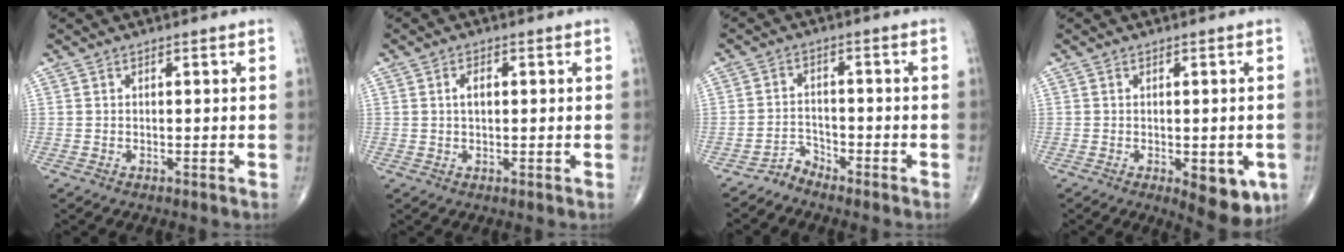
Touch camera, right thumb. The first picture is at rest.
{"total": 2.6, "force": [0.4, 1.5, 2.2], "torque": [-0.037, 0.004, 0.006]}
{"total": 2.8, "force": [-2.7, 0.7, -0.4], "torque": [0.015, 0.016, -0.054]}
{"total": 8.6, "force": [-2.8, 3.8, 7.2], "torque": [-0.068, -0.010, -0.027]}